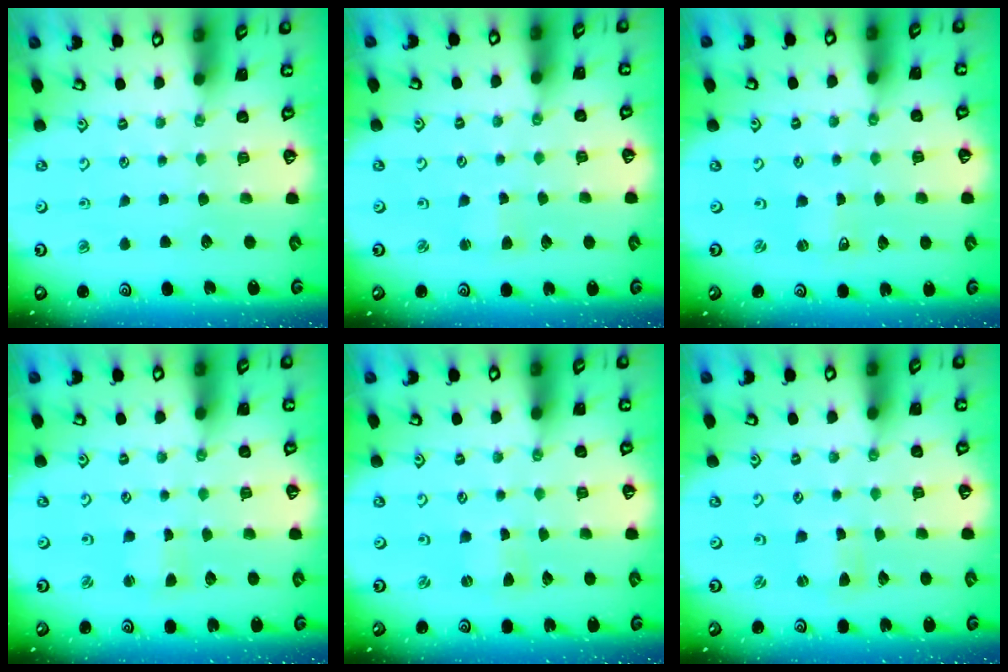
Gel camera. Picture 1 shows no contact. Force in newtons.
{"total": 2.1, "press": 2.1, "slide": 0.3}
{"total": 0.0}
{"total": 1.6, "press": 1.6, "slide": 0.3}
{"total": 0.0}
{"total": 0.0}